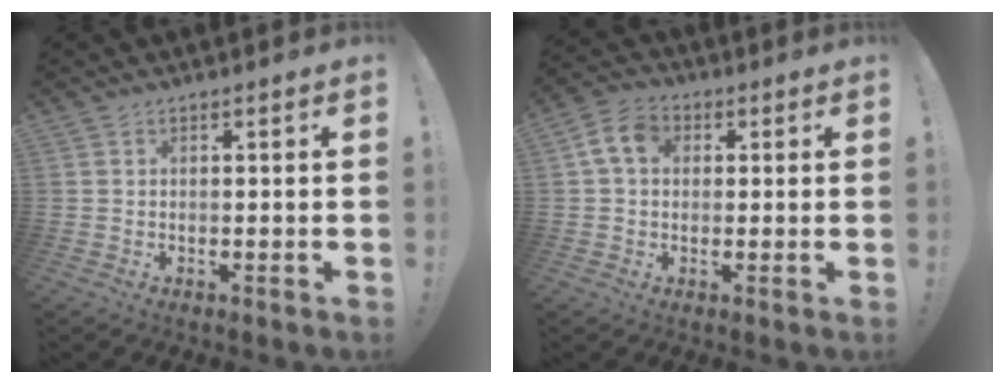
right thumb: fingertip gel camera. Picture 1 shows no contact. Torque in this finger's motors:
{"motor_torque": [0.86, 0.82, 0.62, 0.16, -0.01]}